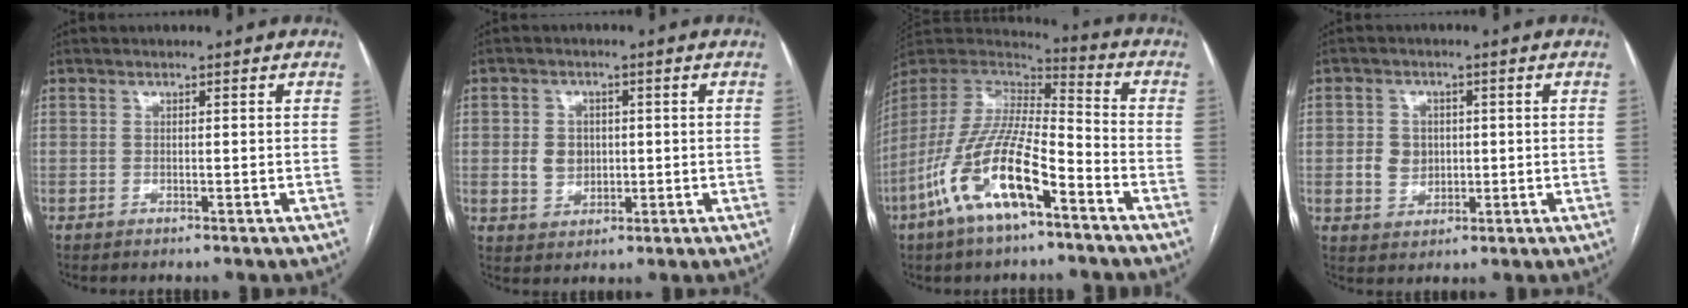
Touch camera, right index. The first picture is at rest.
{"total": 4.5, "force": [0.2, 3.9, 2.3], "torque": [-0.040, 0.009, 0.013]}
{"total": 17.1, "force": [-8.6, 4.1, 14.2], "torque": [-0.298, -0.016, -0.160]}
{"total": 4.5, "force": [0.1, 4.0, 2.0], "torque": [-0.036, 0.010, 0.012]}